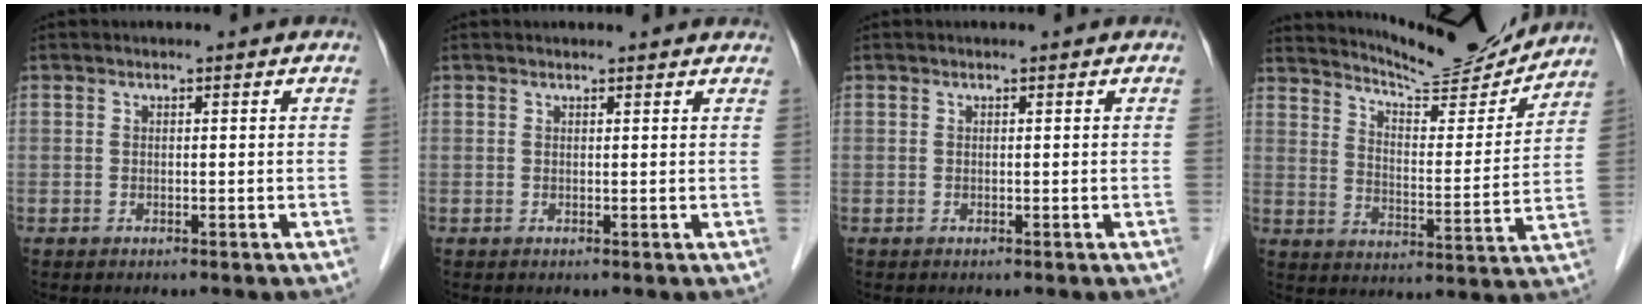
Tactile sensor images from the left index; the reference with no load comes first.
{"total": 3.1, "force": [2.9, 0.7, 0.8], "torque": [-0.010, 0.008, 0.020]}
{"total": 0.0}
{"total": 14.6, "force": [14.1, 0.8, 3.7], "torque": [-0.065, -0.032, 0.202]}